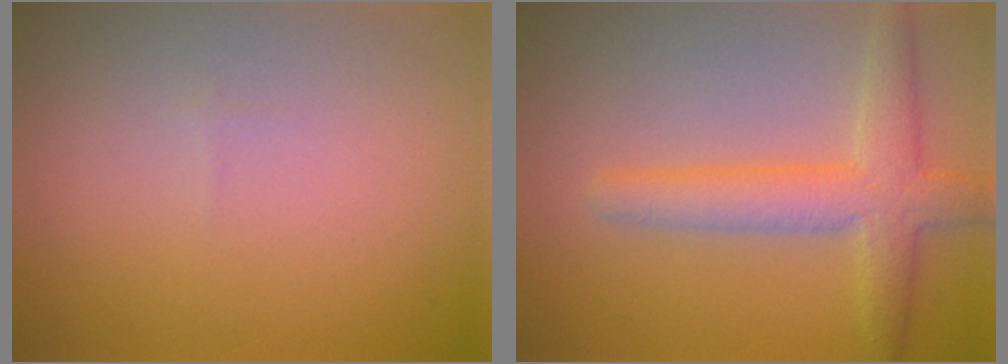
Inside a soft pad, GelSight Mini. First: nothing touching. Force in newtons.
{"total": 4.7, "press": 4.7, "slide": 0.3}